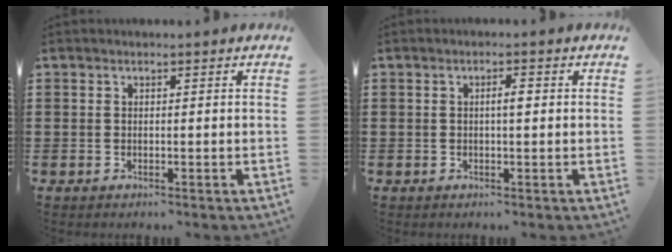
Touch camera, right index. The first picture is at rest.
{"total": 1.9, "force": [0.1, 0.4, 1.8], "torque": [-0.034, 0.001, 0.001]}